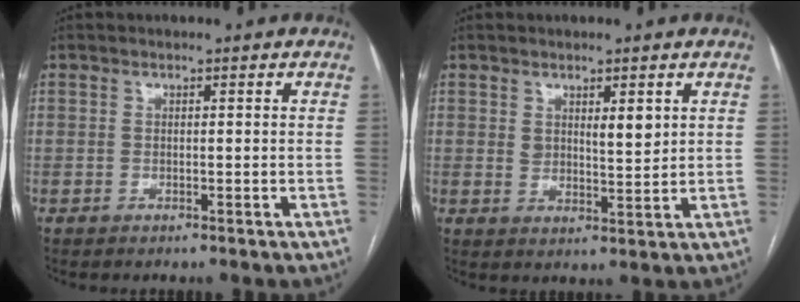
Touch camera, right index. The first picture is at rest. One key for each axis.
{"total": 3.9, "fx": 1.9, "fy": 1.3, "fz": 3.2, "tx": -0.054, "ty": -0.006, "tz": 0.034}